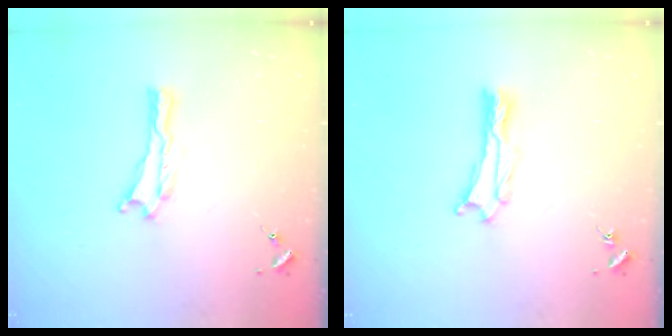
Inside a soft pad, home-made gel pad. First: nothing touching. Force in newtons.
{"total": 0.7, "press": 0.6, "slide": 0.2}